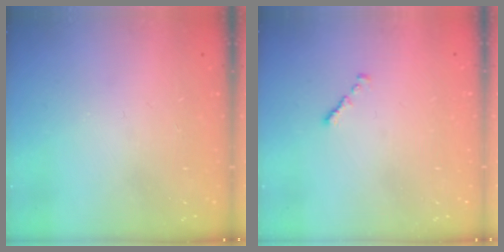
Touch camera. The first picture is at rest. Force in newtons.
{"total": 0.7, "press": 0.6, "slide": 0.4}